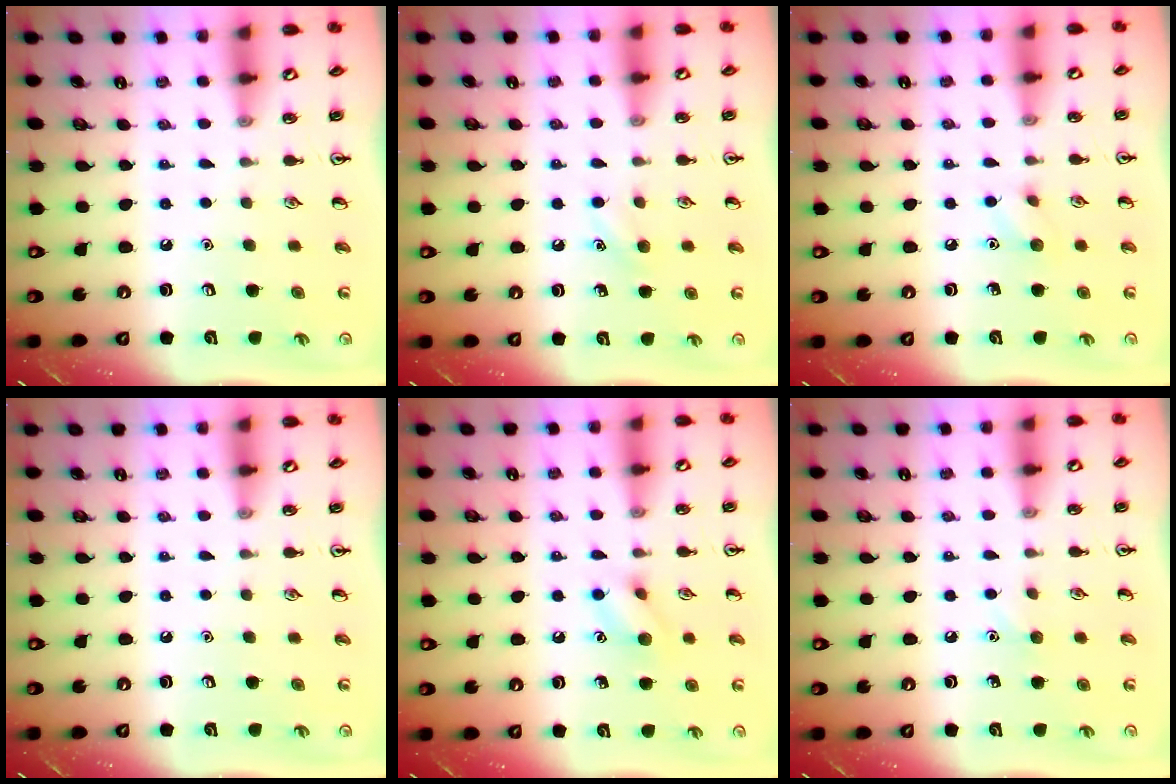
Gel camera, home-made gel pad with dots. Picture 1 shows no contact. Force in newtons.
{"total": 5.4, "press": 5.1, "slide": 1.6}
{"total": 6.0, "press": 5.7, "slide": 1.6}
{"total": 0.0}
{"total": 7.8, "press": 7.8, "slide": 0.5}
{"total": 4.7, "press": 4.4, "slide": 1.5}